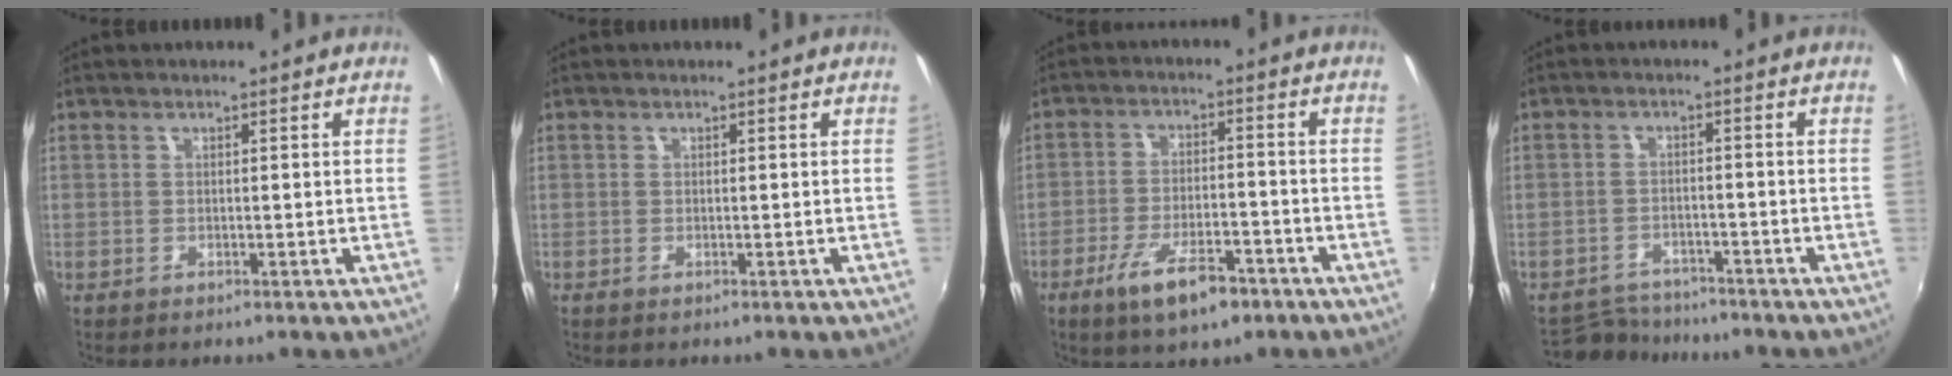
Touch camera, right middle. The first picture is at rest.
{"total": 0.0}
{"total": 9.8, "force": [-6.0, 3.4, 6.9], "torque": [-0.148, -0.016, -0.101]}
{"total": 6.4, "force": [-6.0, 2.2, 0.6], "torque": [-0.029, 0.002, -0.099]}